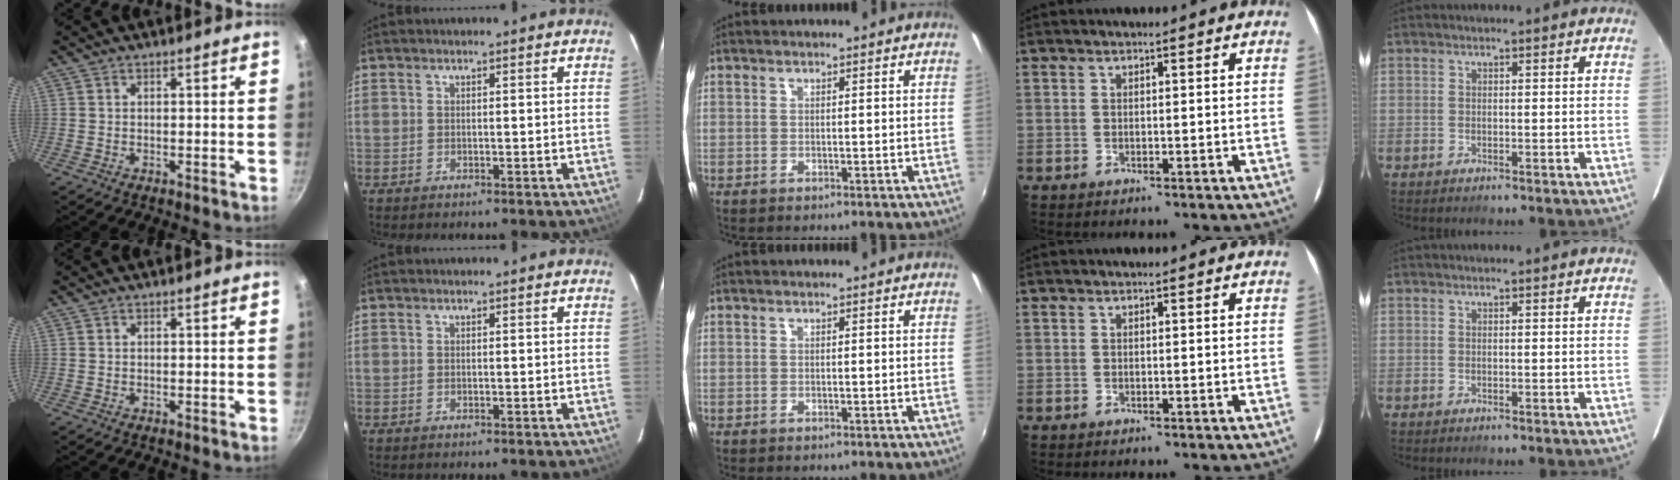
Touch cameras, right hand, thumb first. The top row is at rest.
{}